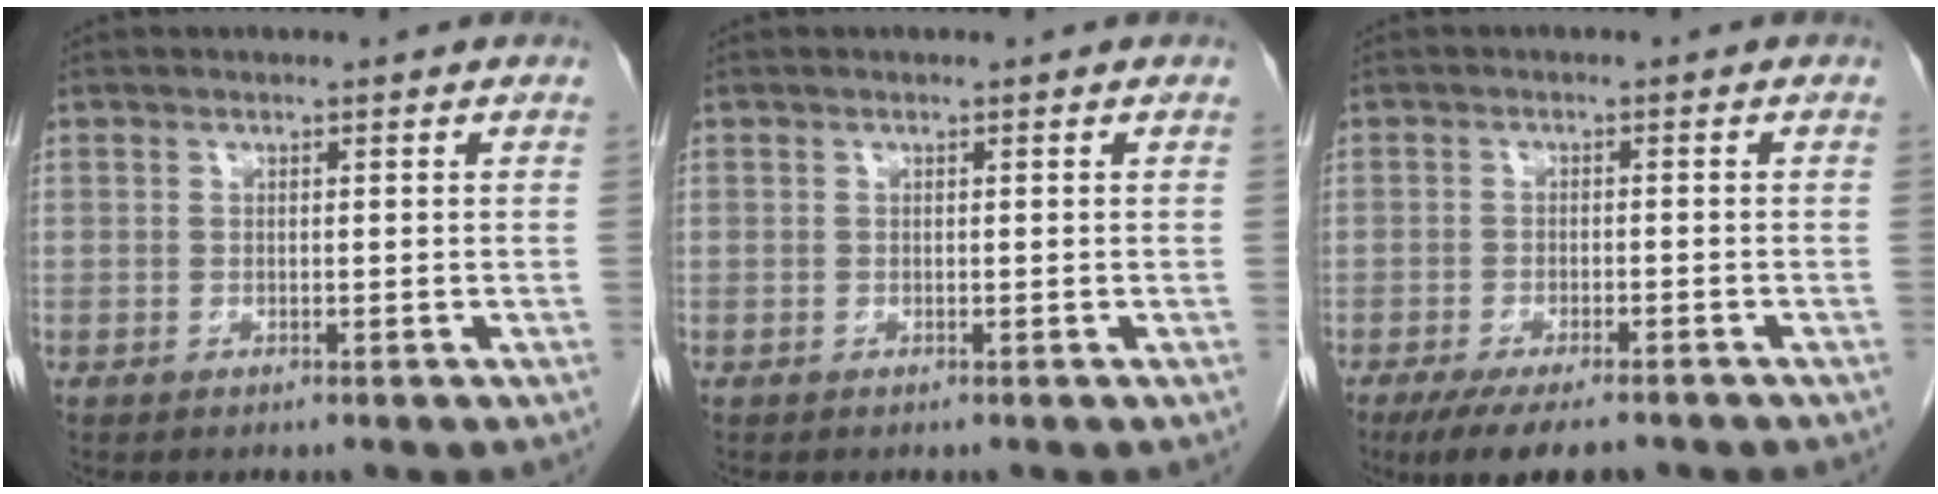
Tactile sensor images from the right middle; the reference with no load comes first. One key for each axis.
{"total": 0.0}
{"total": 8.2, "fx": -6.4, "fy": 2.0, "fz": 4.8, "tx": -0.072, "ty": -0.014, "tz": -0.097}